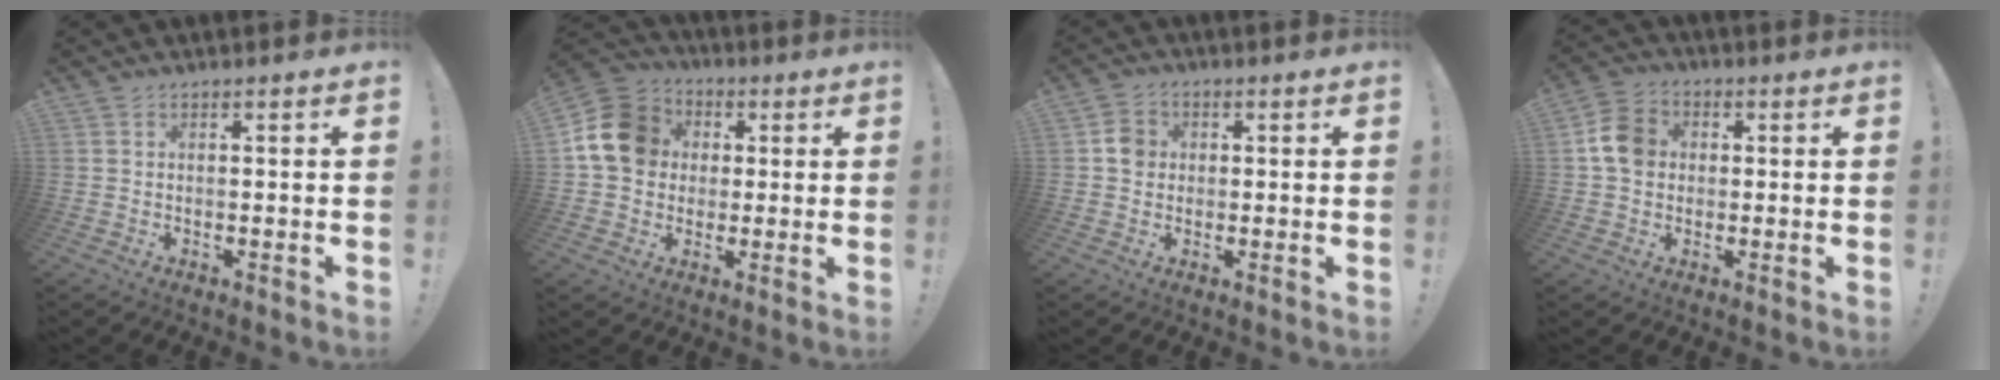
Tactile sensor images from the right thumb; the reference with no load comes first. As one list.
[{"total": 15.2, "force": [2.5, 13.0, 7.6], "torque": [-0.117, 0.010, 0.055]}, {"total": 4.6, "force": [0.3, 4.2, 1.9], "torque": [-0.020, 0.007, 0.005]}, {"total": 9.0, "force": [1.0, 7.5, 4.9], "torque": [-0.075, 0.015, 0.024]}]